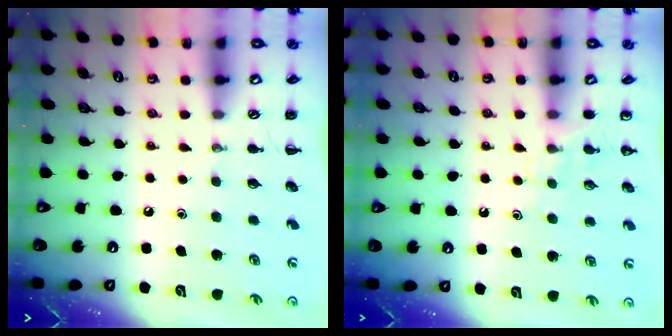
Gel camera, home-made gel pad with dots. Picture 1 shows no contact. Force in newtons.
{"total": 5.1, "press": 4.8, "slide": 1.7}